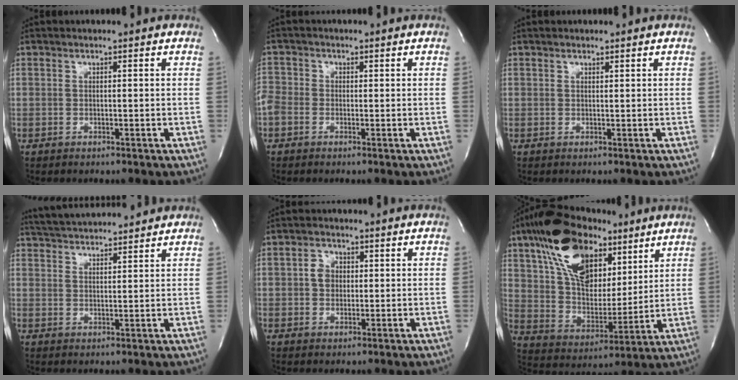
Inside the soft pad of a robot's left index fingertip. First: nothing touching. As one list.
[{"total": 3.6, "force": [-0.9, 3.1, 1.6], "torque": [-0.049, 0.010, -0.022]}, {"total": 0.6, "force": [0.4, 0.3, 0.2], "torque": [-0.007, -0.004, 0.007]}, {"total": 9.3, "force": [8.9, 0.7, 2.7], "torque": [-0.057, 0.023, 0.142]}, {"total": 3.1, "force": [0.2, 2.6, 1.6], "torque": [-0.029, 0.007, 0.003]}, {"total": 19.5, "force": [10.7, 10.5, 12.5], "torque": [-0.252, 0.033, 0.190]}]